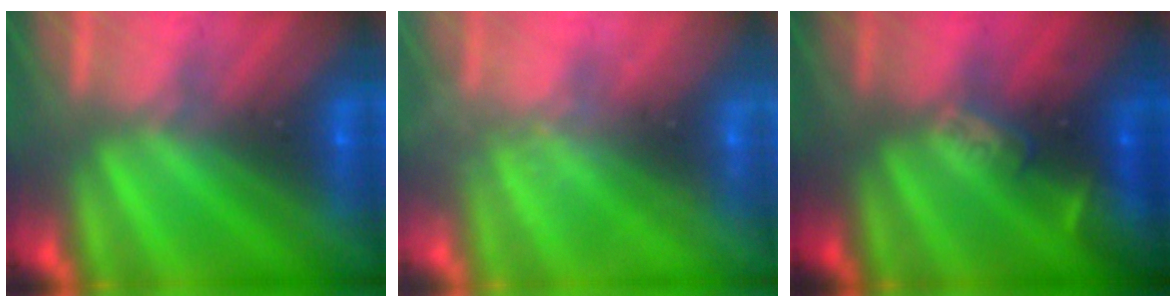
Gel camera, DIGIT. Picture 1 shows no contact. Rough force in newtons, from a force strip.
{"total": 2.3}
{"total": 2.4}